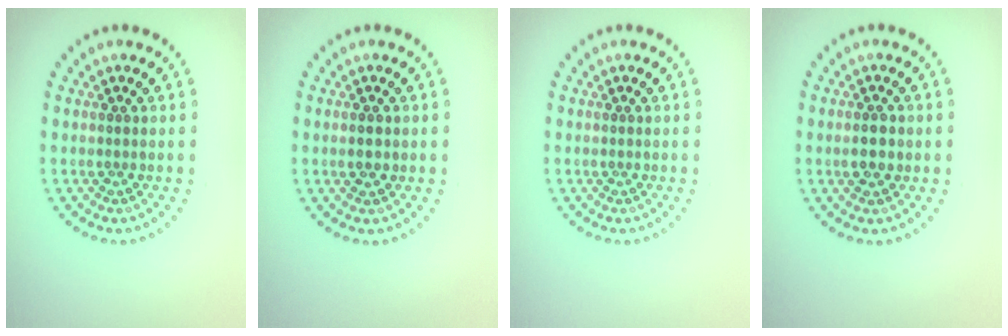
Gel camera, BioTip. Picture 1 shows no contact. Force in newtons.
{"total": 1.0, "press": 1.0, "slide": 0.2}
{"total": 0.0}
{"total": 2.2, "press": 2.2, "slide": 0.1}